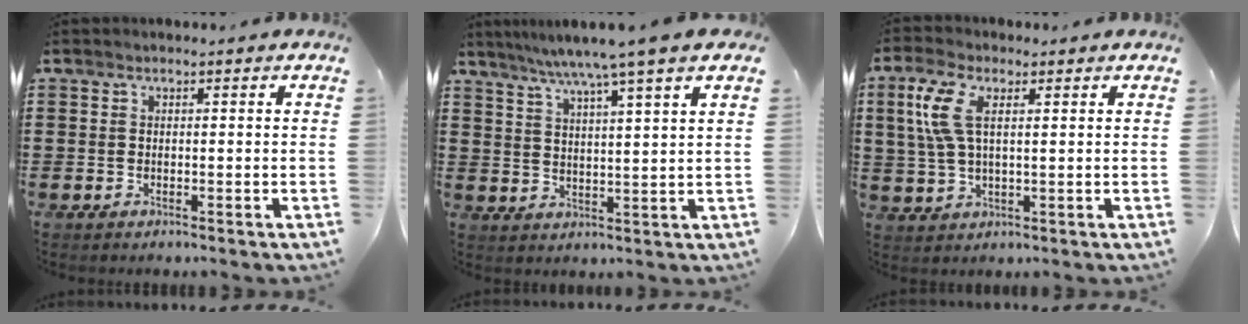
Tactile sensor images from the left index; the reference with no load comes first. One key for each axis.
{"total": 6.4, "fx": 4.9, "fy": -0.7, "fz": 4.0, "tx": -0.091, "ty": -0.020, "tz": 0.081}
{"total": 6.8, "fx": 2.3, "fy": 2.8, "fz": 5.7, "tx": -0.143, "ty": 0.001, "tz": 0.035}